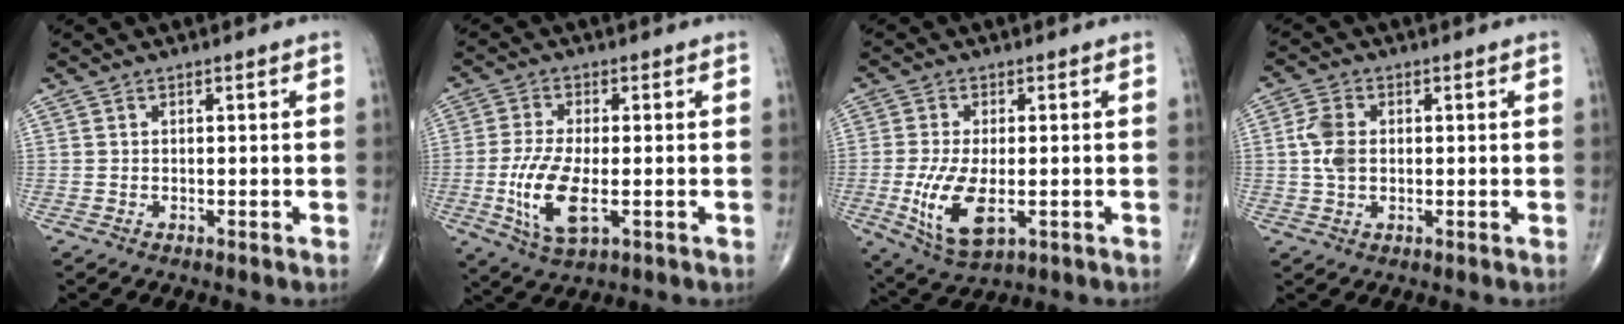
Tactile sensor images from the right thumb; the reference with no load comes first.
{"total": 10.1, "force": [-2.2, 4.0, 9.1], "torque": [-0.193, -0.011, -0.038]}
{"total": 10.3, "force": [-2.2, 4.7, 8.9], "torque": [-0.176, -0.018, -0.032]}
{"total": 5.2, "force": [0.4, 3.4, 3.9], "torque": [-0.085, 0.004, 0.004]}